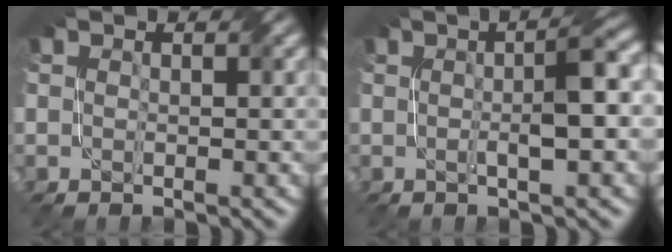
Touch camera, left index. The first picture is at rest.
{"total": 4.6, "force": [0.2, 0.6, 4.6], "torque": [-0.070, 0.011, 0.002]}